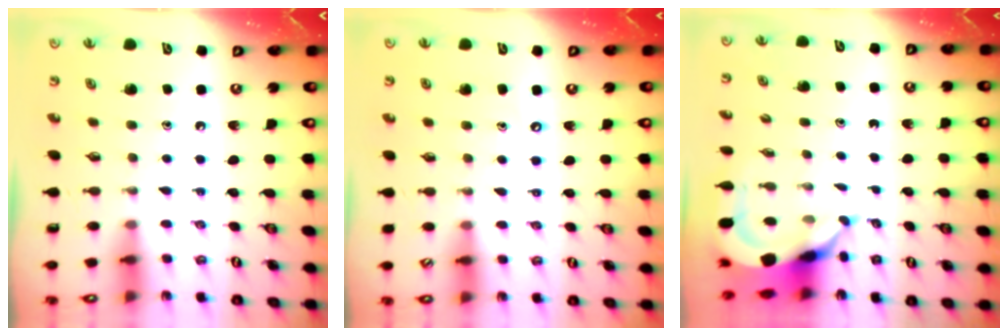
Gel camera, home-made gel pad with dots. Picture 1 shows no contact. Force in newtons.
{"total": 3.6, "press": 3.6, "slide": 0.2}
{"total": 5.9, "press": 5.9, "slide": 0.7}